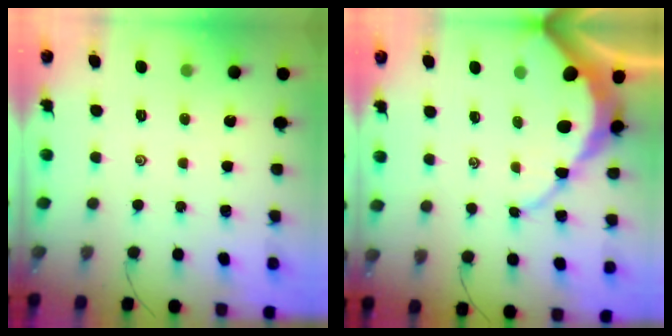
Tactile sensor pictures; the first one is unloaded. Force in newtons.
{"total": 10.0, "press": 10.0, "slide": 1.1}